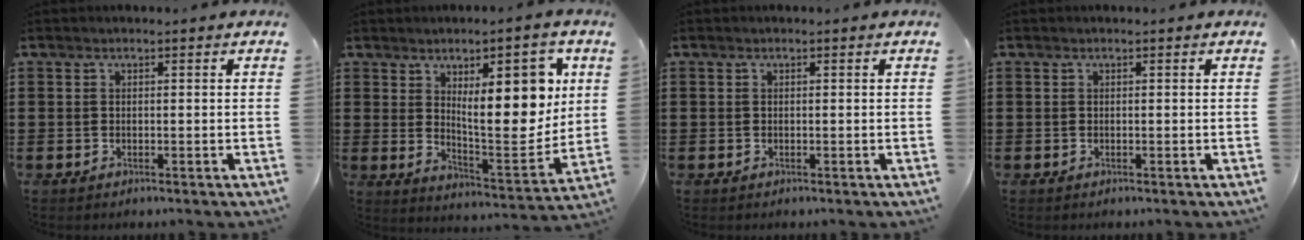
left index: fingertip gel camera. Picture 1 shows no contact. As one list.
[{"total": 12.7, "force": [5.0, 4.3, 10.8], "torque": [-0.152, -0.024, 0.079]}, {"total": 0.0}, {"total": 0.0}]